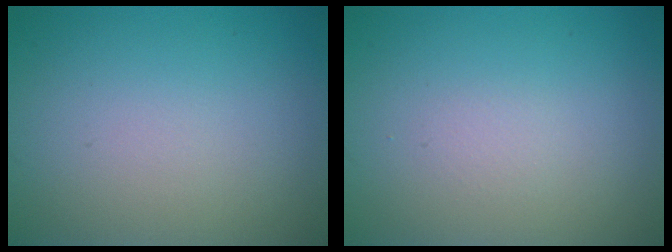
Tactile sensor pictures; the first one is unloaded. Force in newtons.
{"total": 0.6, "press": 0.6, "slide": 0.0}